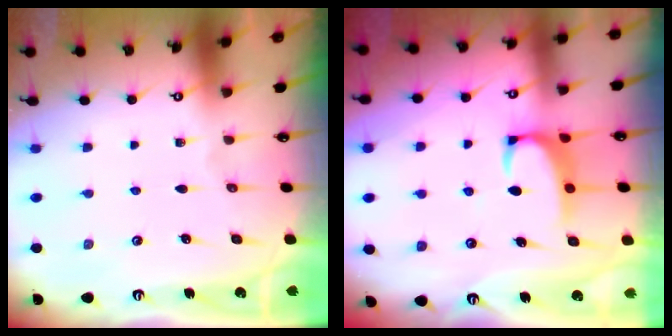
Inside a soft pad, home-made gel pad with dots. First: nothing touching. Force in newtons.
{"total": 2.4, "press": 2.3, "slide": 0.7}